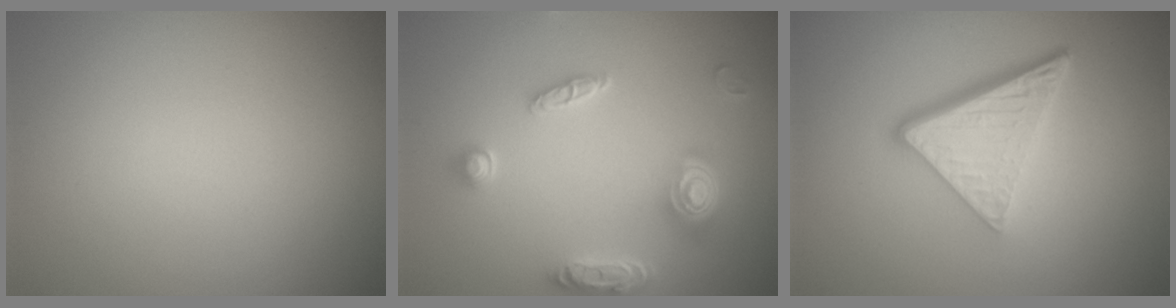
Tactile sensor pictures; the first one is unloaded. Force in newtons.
{"total": 4.8, "press": 3.9, "slide": 2.8}
{"total": 5.6, "press": 3.7, "slide": 4.2}